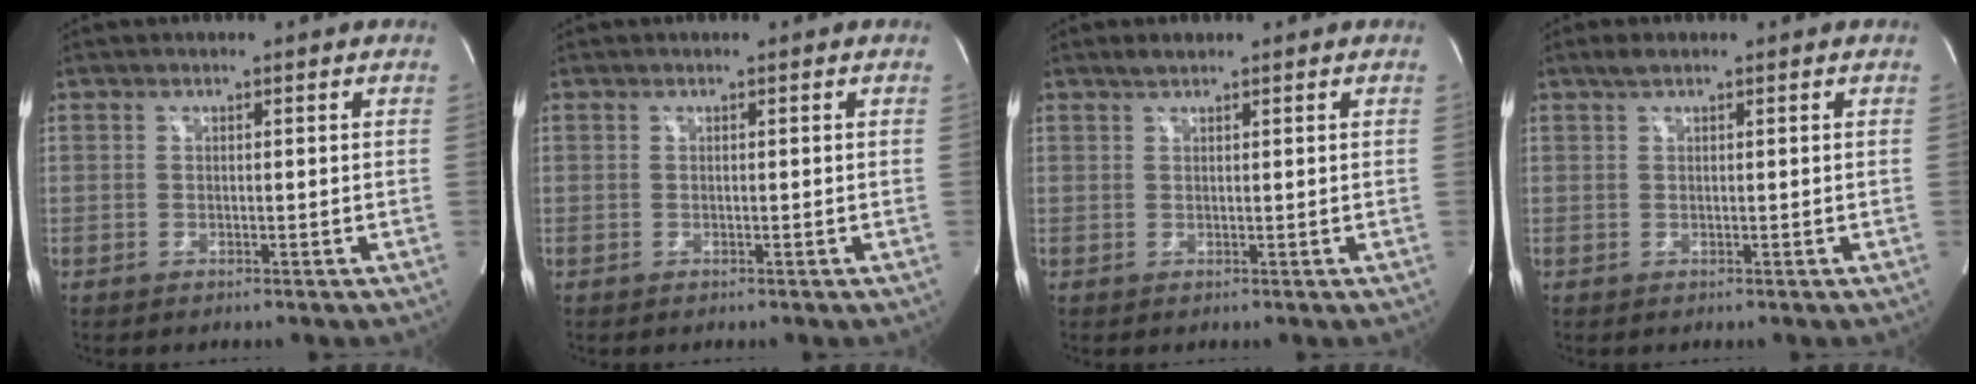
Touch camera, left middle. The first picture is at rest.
{"total": 0.0}
{"total": 1.3, "force": [1.1, 0.3, 0.6], "torque": [-0.017, 0.007, 0.023]}
{"total": 1.4, "force": [1.0, 0.4, 0.9], "torque": [-0.024, 0.011, 0.021]}